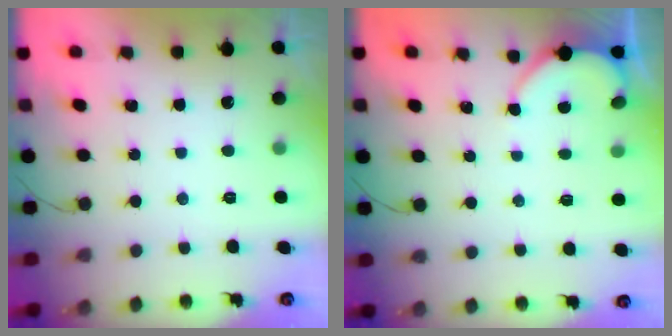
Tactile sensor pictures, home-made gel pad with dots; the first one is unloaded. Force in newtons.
{"total": 2.9, "press": 2.8, "slide": 0.4}